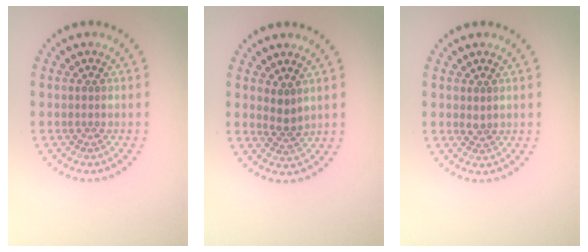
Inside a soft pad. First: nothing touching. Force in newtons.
{"total": 1.6, "press": 1.3, "slide": 0.9}
{"total": 0.7, "press": 0.6, "slide": 0.4}